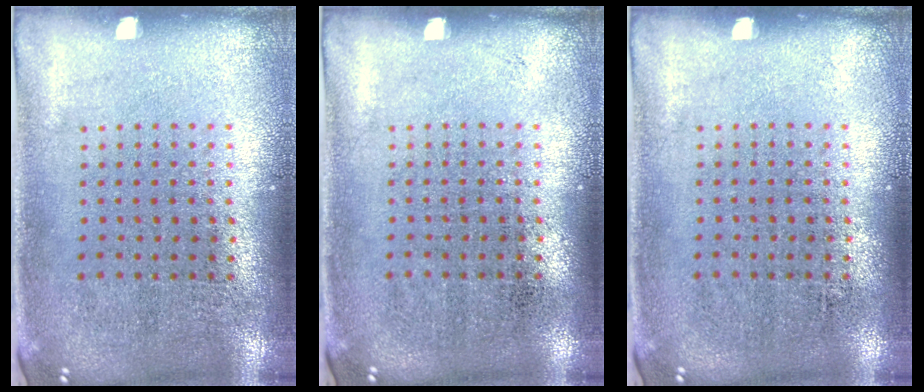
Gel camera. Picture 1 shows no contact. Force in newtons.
{"total": 0.0}
{"total": 0.0}